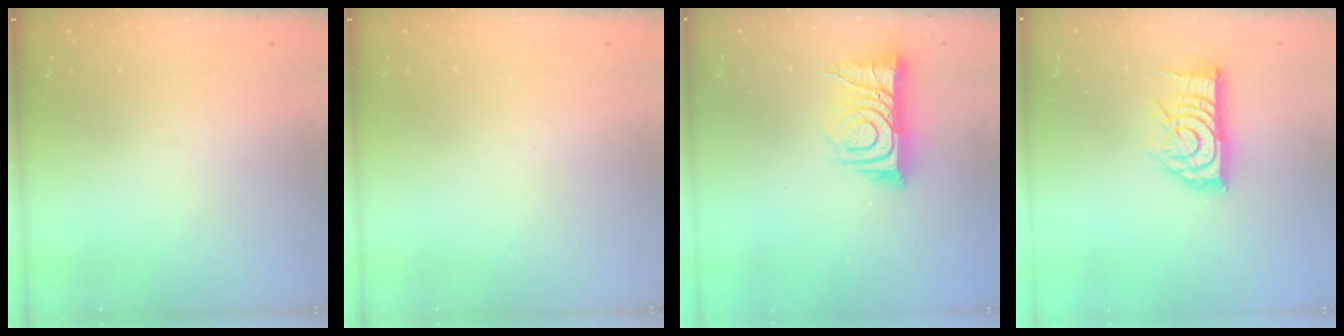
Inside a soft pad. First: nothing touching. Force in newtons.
{"total": 1.5, "press": 1.5, "slide": 0.1}
{"total": 11.3, "press": 11.2, "slide": 1.4}
{"total": 15.6, "press": 15.6, "slide": 0.3}